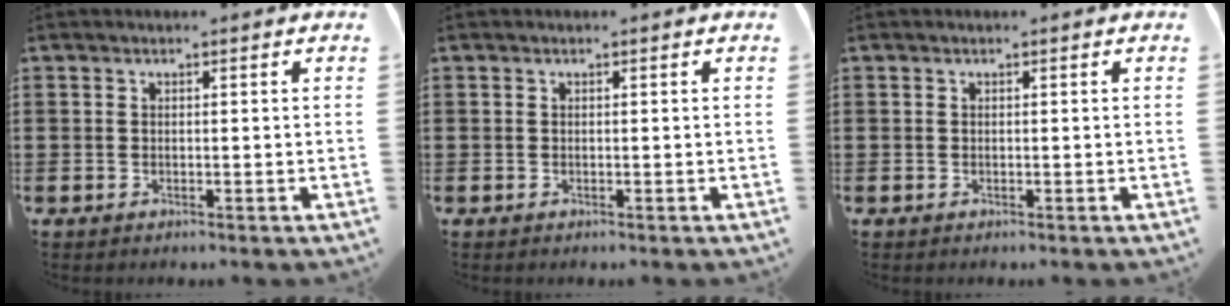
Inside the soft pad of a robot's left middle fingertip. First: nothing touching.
{"total": 0.0}
{"total": 0.0}